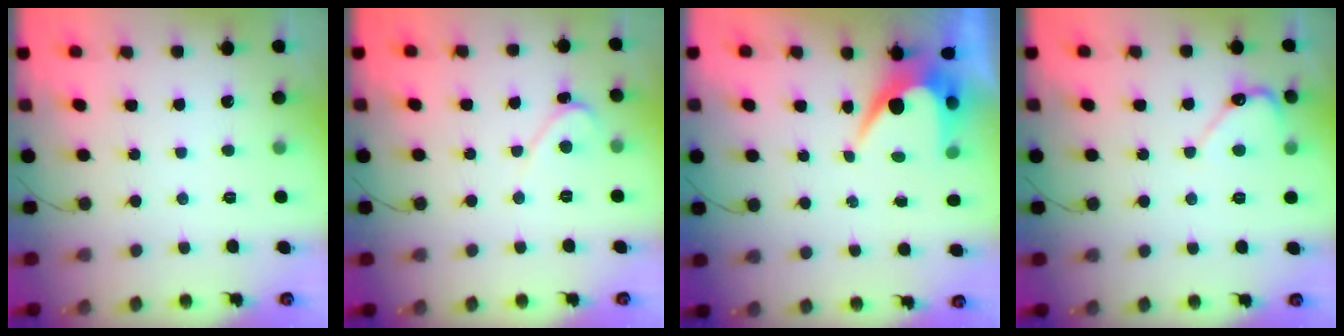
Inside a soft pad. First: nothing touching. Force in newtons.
{"total": 2.1, "press": 2.1, "slide": 0.2}
{"total": 6.8, "press": 6.8, "slide": 0.3}
{"total": 5.2, "press": 5.2, "slide": 0.4}